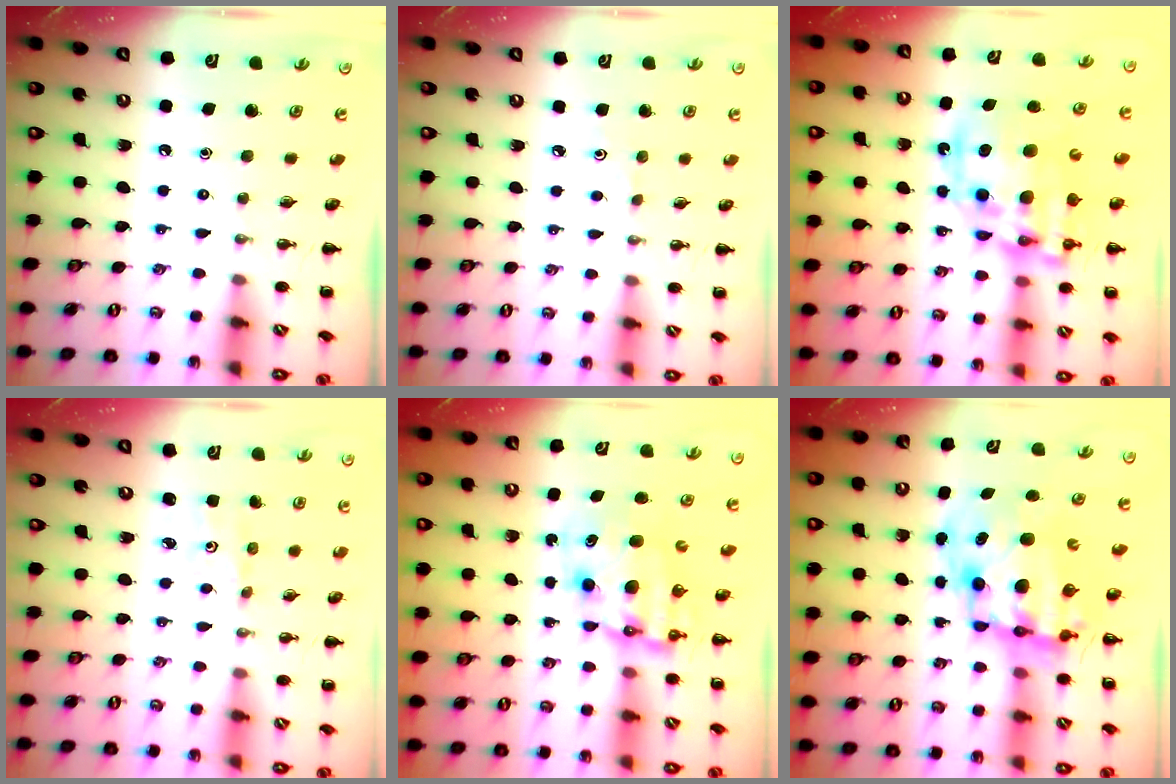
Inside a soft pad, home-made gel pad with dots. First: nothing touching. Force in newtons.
{"total": 2.9, "press": 2.7, "slide": 0.9}
{"total": 18.2, "press": 17.7, "slide": 4.2}
{"total": 1.1, "press": 1.0, "slide": 0.3}
{"total": 8.9, "press": 8.6, "slide": 2.3}
{"total": 12.5, "press": 12.0, "slide": 3.2}